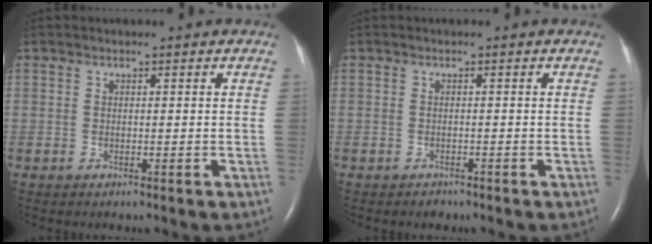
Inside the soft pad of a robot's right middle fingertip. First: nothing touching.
{"total": 0.7, "force": [-0.6, 0.4, 0.0], "torque": [-0.004, 0.000, -0.009]}